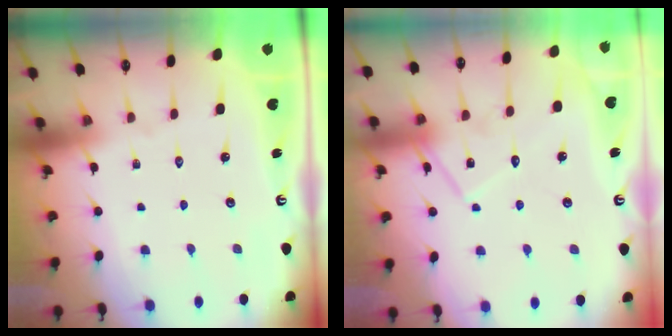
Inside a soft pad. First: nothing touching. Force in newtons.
{"total": 13.5, "press": 13.5, "slide": 1.0}